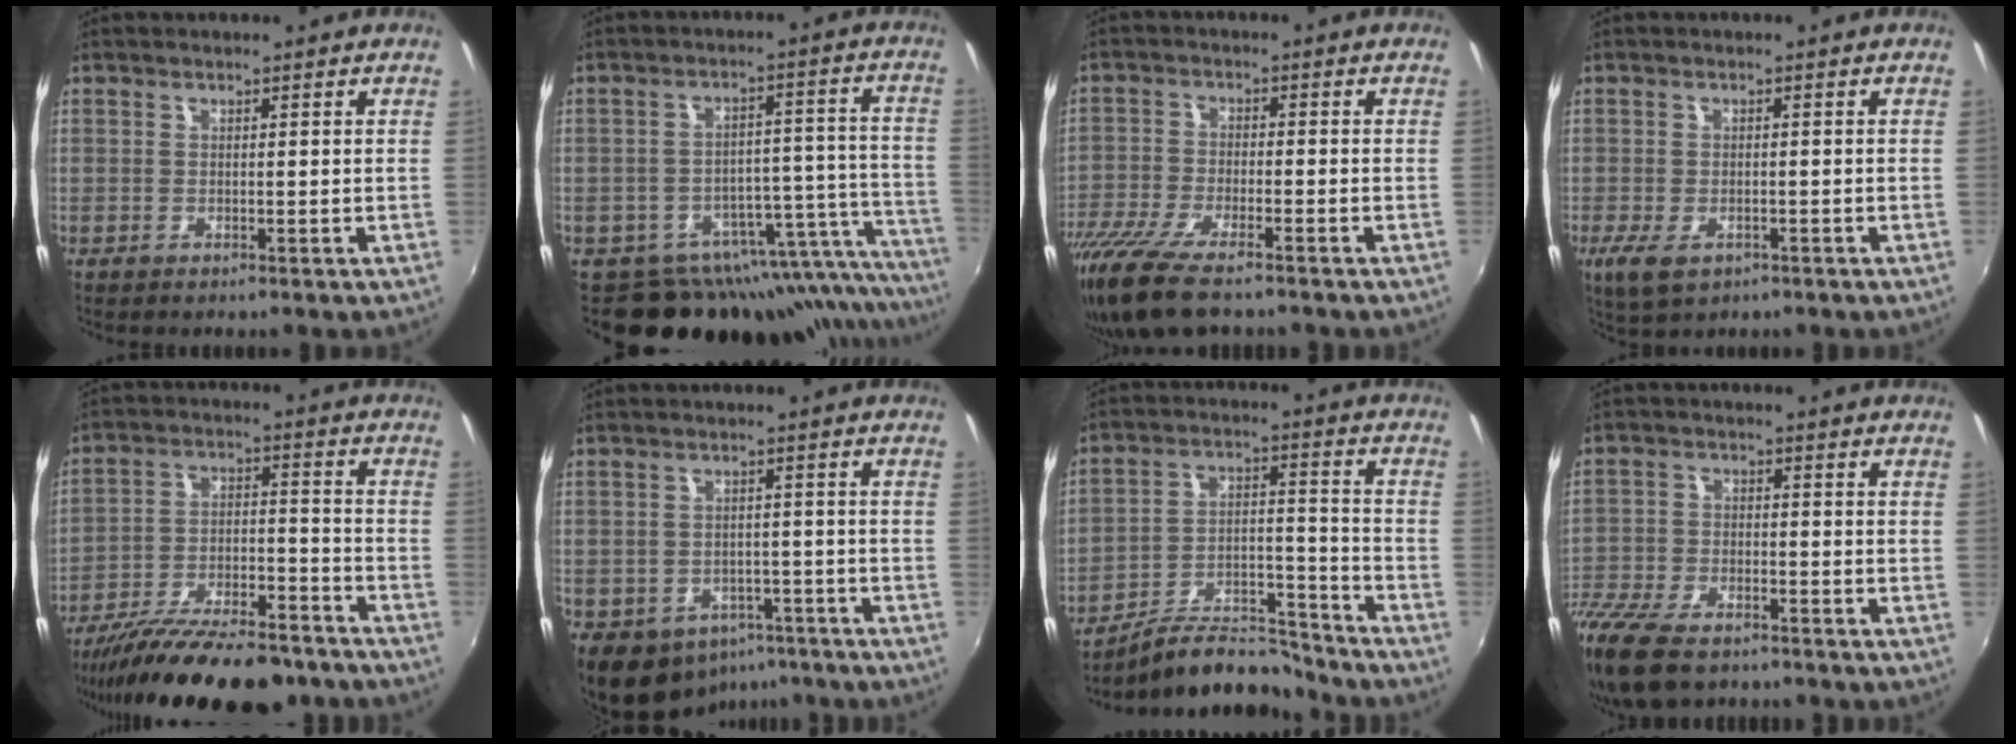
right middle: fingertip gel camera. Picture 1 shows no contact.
{"total": 21.6, "force": [-17.3, 8.9, 9.2], "torque": [-0.087, 0.009, -0.229]}
{"total": 12.6, "force": [-9.7, 3.0, 7.5], "torque": [-0.177, -0.048, -0.184]}
{"total": 5.4, "force": [-2.8, 2.9, 3.6], "torque": [-0.082, -0.019, -0.046]}
{"total": 22.9, "force": [-18.7, 6.4, 11.5], "torque": [-0.205, -0.030, -0.277]}
{"total": 10.8, "force": [-6.3, 7.8, 4.0], "torque": [-0.092, 0.004, -0.068]}
{"total": 12.9, "force": [-11.9, 3.3, 3.7], "torque": [-0.067, 0.027, -0.192]}
{"total": 12.9, "force": [-9.8, 5.1, 6.6], "torque": [-0.165, -0.034, -0.188]}